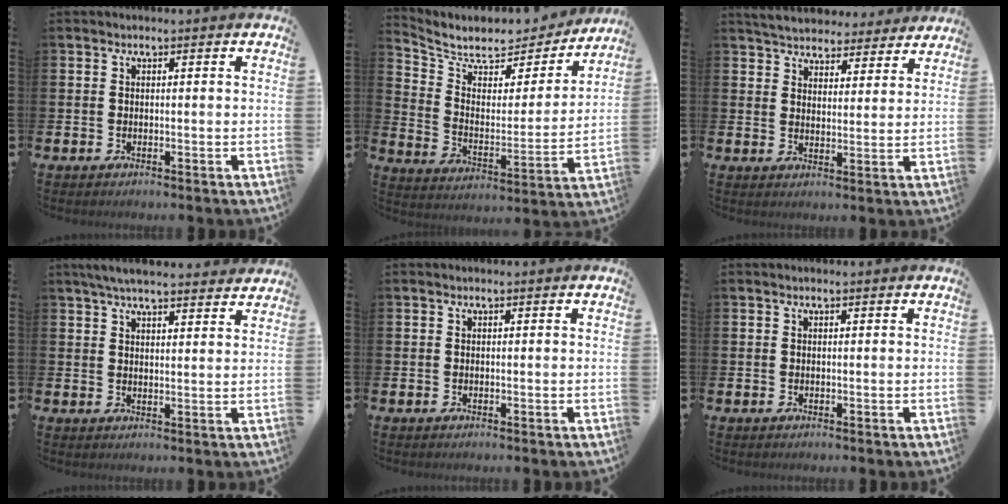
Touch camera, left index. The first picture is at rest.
{"total": 7.3, "force": [6.5, 3.0, 1.6], "torque": [-0.062, -0.058, 0.107]}
{"total": 5.3, "force": [5.2, 1.3, 0.2], "torque": [-0.019, -0.035, 0.090]}
{"total": 5.2, "force": [4.9, 0.6, 1.7], "torque": [-0.036, -0.016, 0.088]}
{"total": 0.0}
{"total": 0.0}